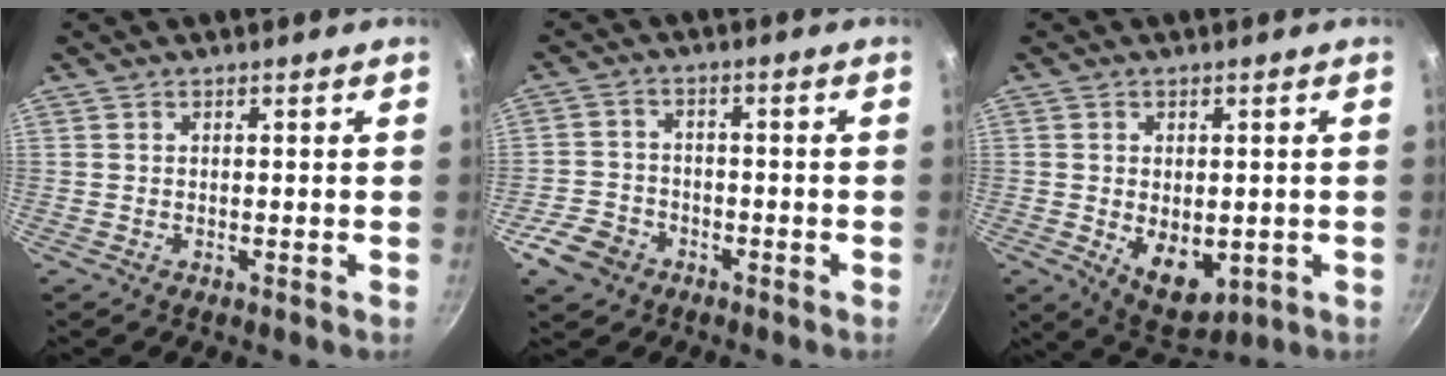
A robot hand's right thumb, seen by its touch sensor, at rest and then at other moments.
{"total": 6.8, "force": [-3.8, 5.0, 2.7], "torque": [-0.041, 0.030, -0.072]}
{"total": 8.8, "force": [-1.2, 5.5, 6.8], "torque": [-0.086, -0.014, 0.000]}